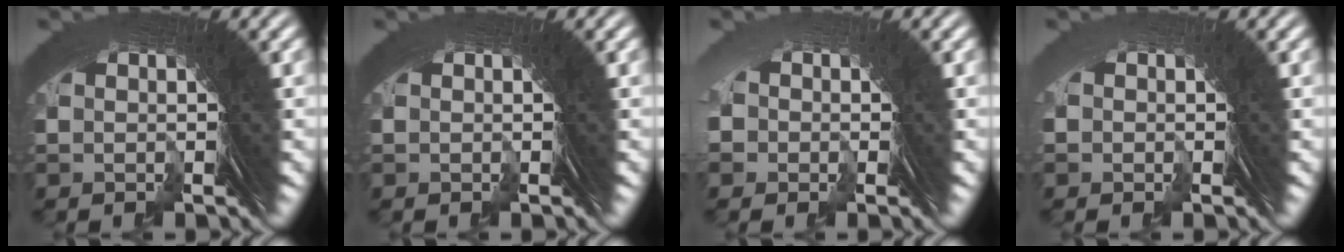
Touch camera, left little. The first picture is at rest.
{"total": 0.0}
{"total": 1.3, "force": [-1.0, 0.6, -0.7], "torque": [0.009, 0.011, -0.023]}
{"total": 1.4, "force": [-0.8, -0.5, -0.9], "torque": [0.023, 0.008, -0.015]}